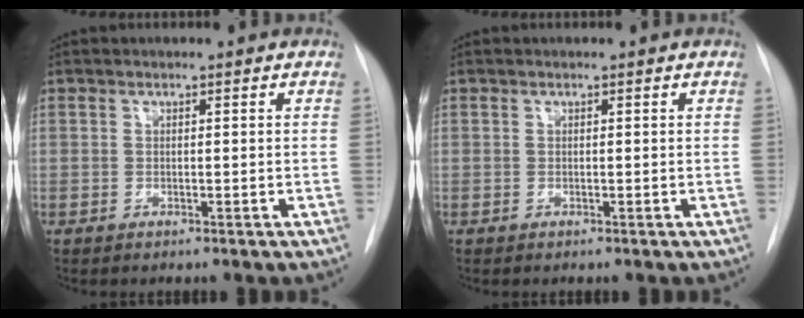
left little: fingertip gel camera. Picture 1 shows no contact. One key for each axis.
{"total": 0.0}